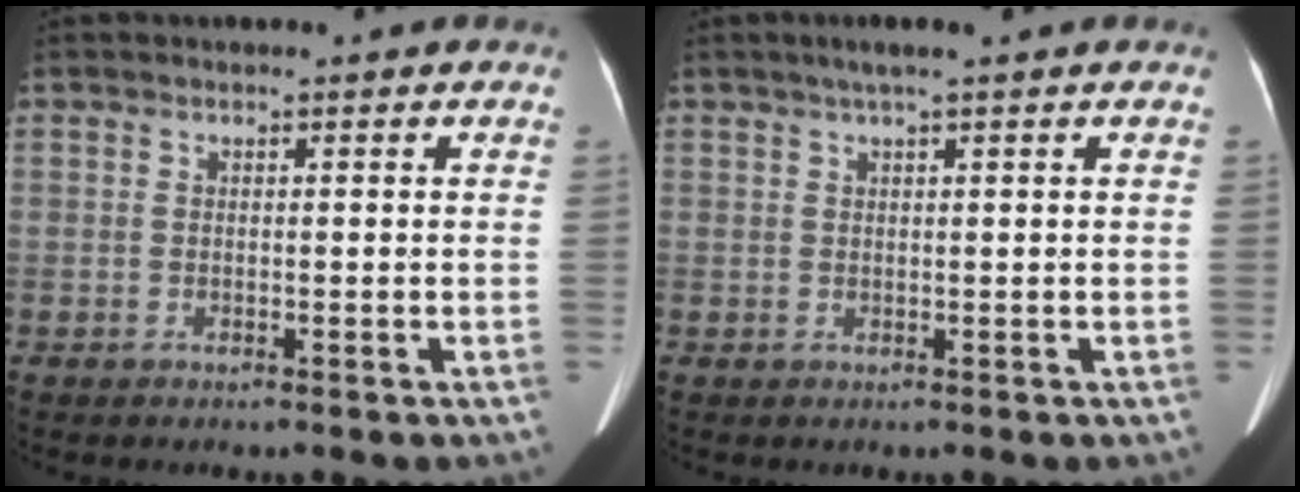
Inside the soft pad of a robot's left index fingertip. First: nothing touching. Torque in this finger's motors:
{"motor_torque": [0.27, -0.01, -0.03, 0.05]}